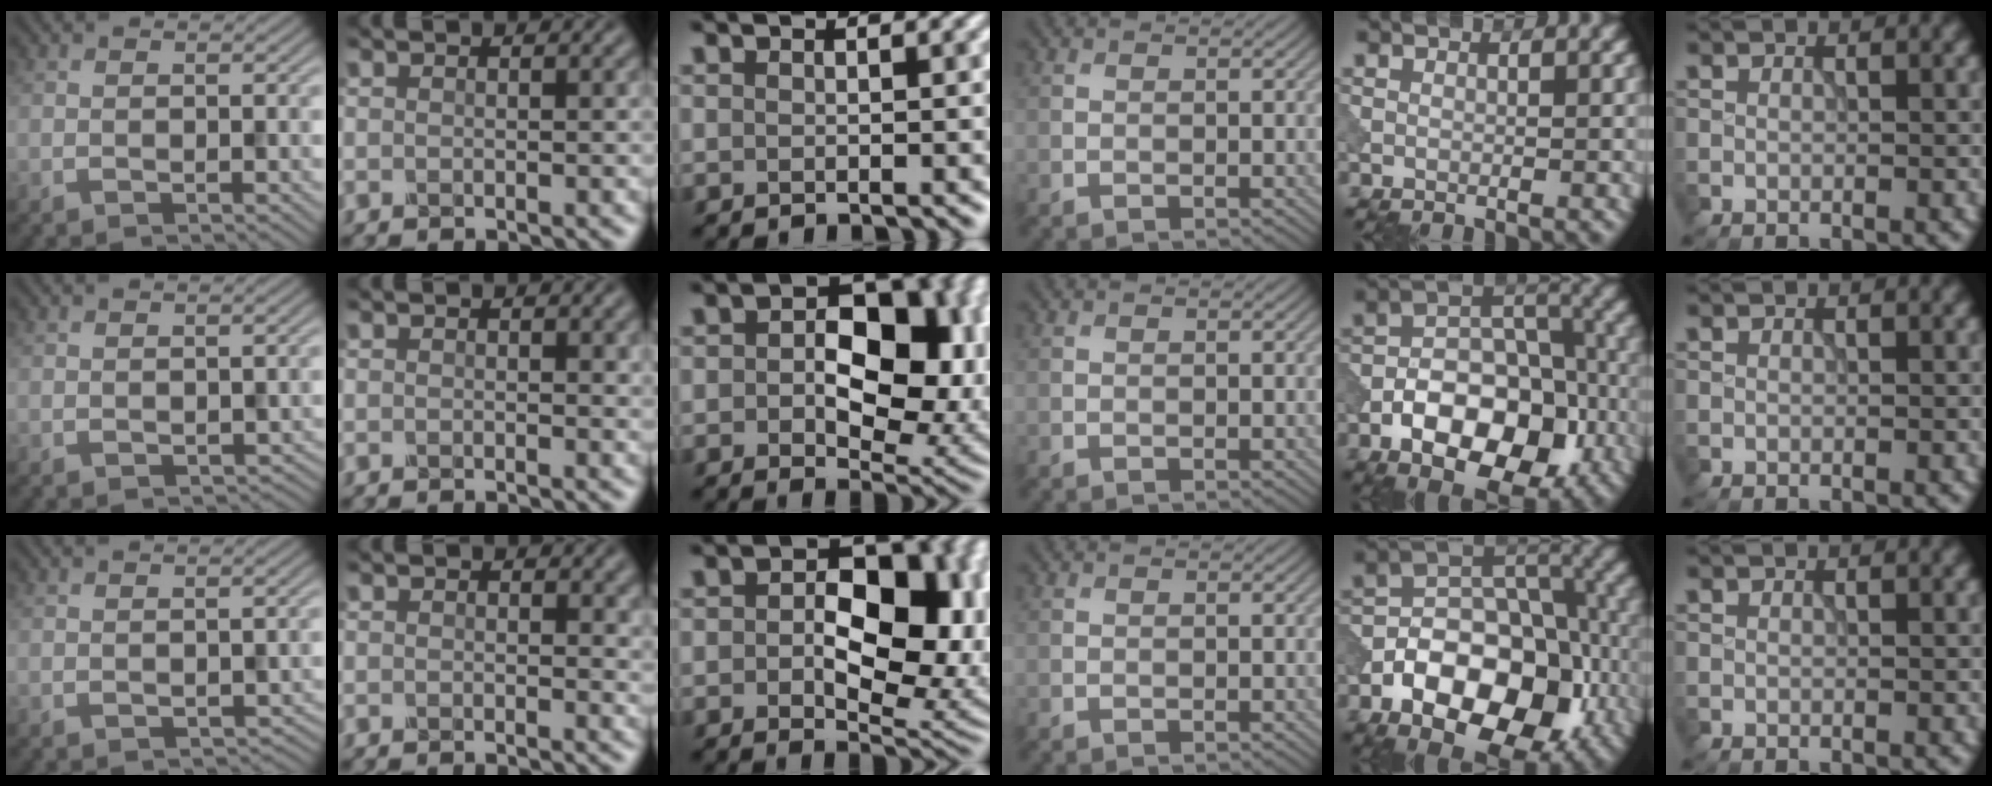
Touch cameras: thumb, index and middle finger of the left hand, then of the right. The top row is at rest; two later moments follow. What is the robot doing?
{"motion": "dispense", "object": "dispenser bottle"}